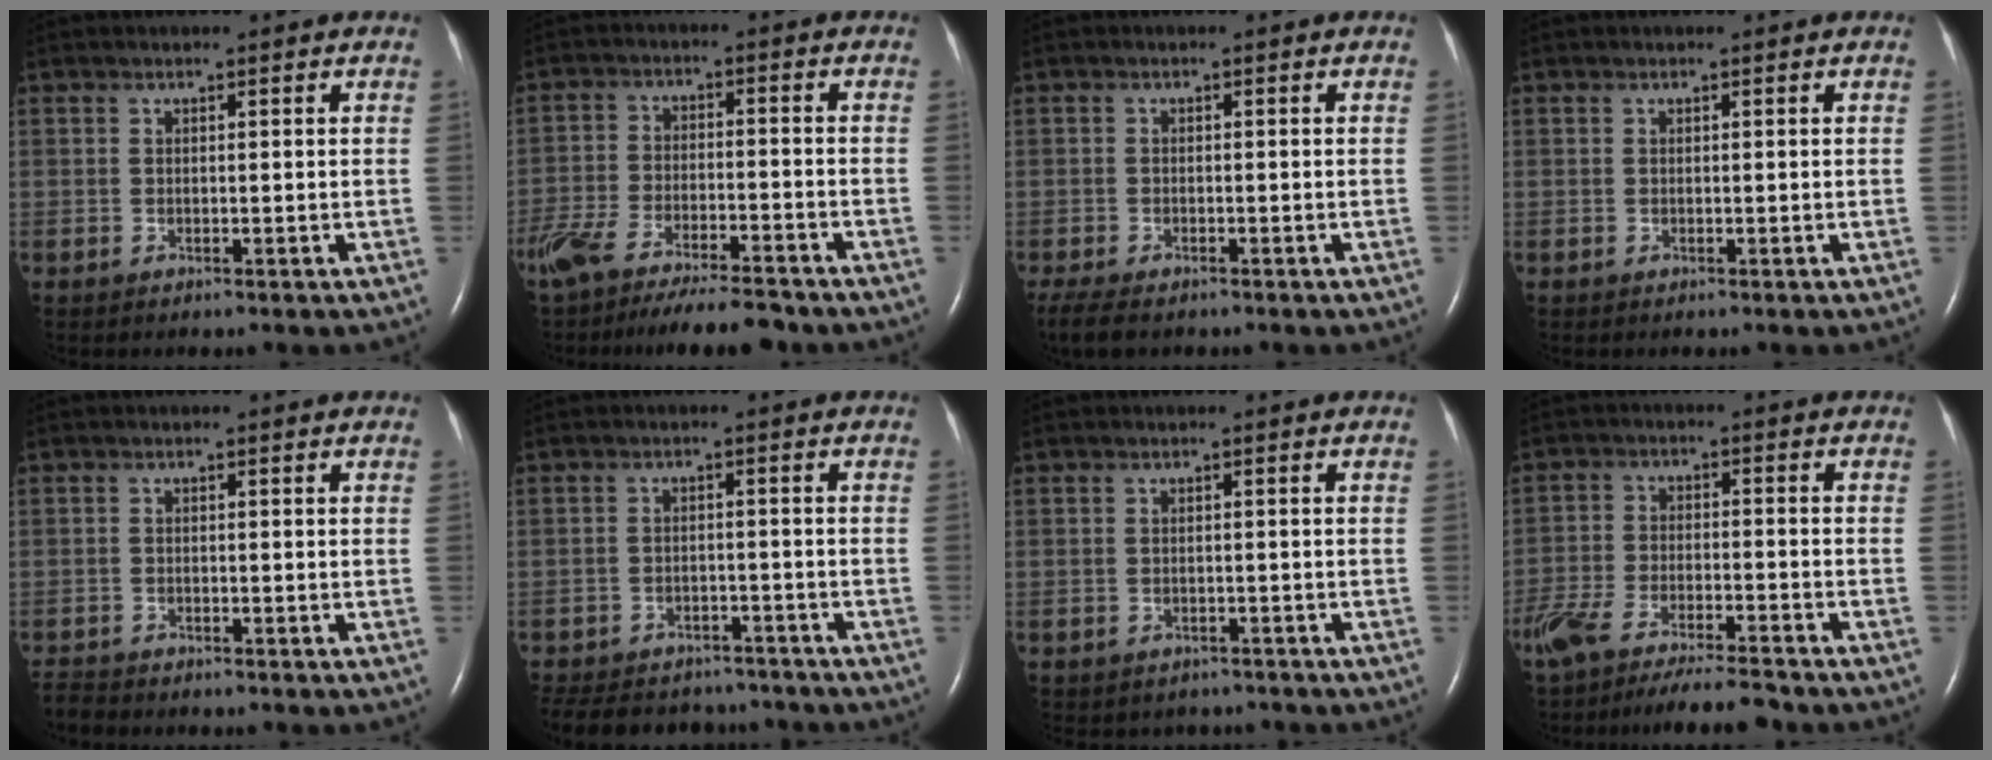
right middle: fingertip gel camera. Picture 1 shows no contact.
{"total": 16.5, "force": [-14.0, 3.2, 8.2], "torque": [-0.165, -0.022, -0.222]}
{"total": 5.7, "force": [-4.3, 2.0, 3.1], "torque": [-0.059, -0.016, -0.069]}
{"total": 0.0}
{"total": 2.2, "force": [-2.2, 0.2, -0.1], "torque": [-0.001, -0.012, -0.038]}
{"total": 15.5, "force": [-13.4, 6.2, 4.9], "torque": [-0.127, -0.001, -0.176]}
{"total": 3.0, "force": [-2.6, 1.6, 0.1], "torque": [-0.007, 0.009, -0.031]}
{"total": 14.6, "force": [-12.6, 2.1, 7.1], "torque": [-0.136, -0.020, -0.205]}